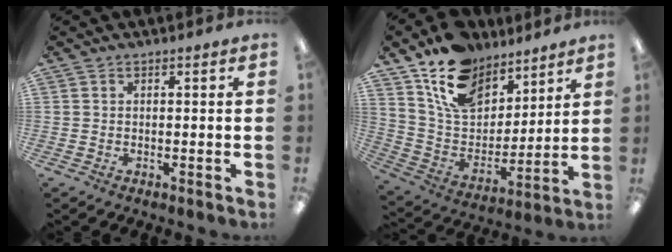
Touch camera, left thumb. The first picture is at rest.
{"total": 16.3, "force": [11.4, 10.1, 5.9], "torque": [-0.119, -0.065, 0.215]}